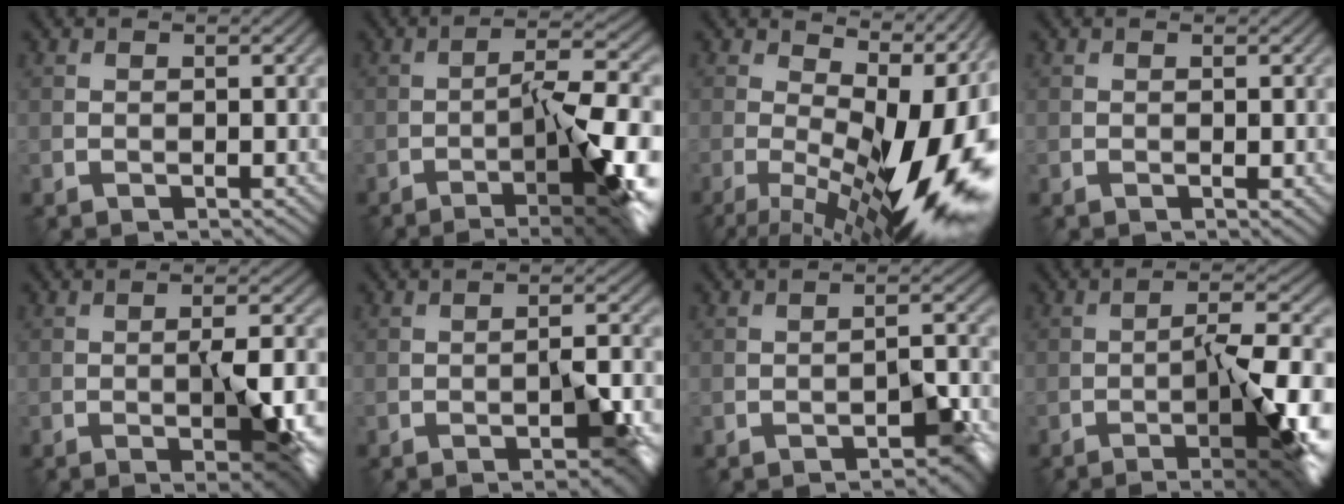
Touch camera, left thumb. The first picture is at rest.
{"total": 12.9, "force": [-5.3, 2.8, 11.4], "torque": [-0.146, 0.015, -0.081]}
{"total": 17.9, "force": [-1.3, 7.2, 16.3], "torque": [-0.211, -0.015, -0.009]}
{"total": 0.0}
{"total": 7.4, "force": [-1.9, 1.9, 6.9], "torque": [-0.107, -0.006, -0.025]}
{"total": 5.4, "force": [-2.4, 1.5, 4.6], "torque": [-0.066, 0.004, -0.036]}
{"total": 4.3, "force": [-2.6, 1.3, 3.2], "torque": [-0.041, 0.010, -0.037]}
{"total": 11.4, "force": [-4.3, 2.4, 10.3], "torque": [-0.144, 0.007, -0.066]}